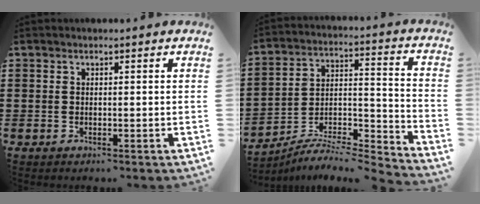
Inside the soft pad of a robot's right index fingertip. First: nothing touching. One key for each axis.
{"total": 5.6, "fx": -5.2, "fy": 1.0, "fz": 1.7, "tx": -0.029, "ty": -0.006, "tz": -0.106}